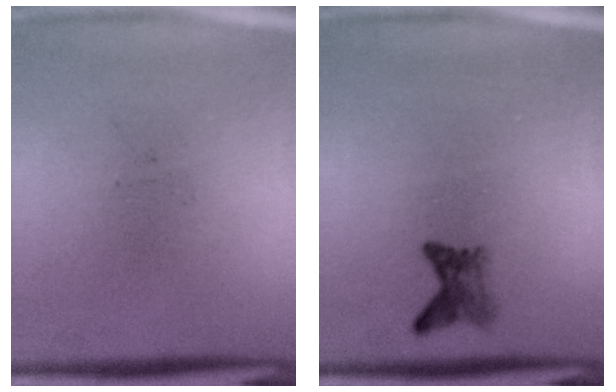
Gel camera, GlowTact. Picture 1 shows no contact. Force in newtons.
{"total": 1.9}